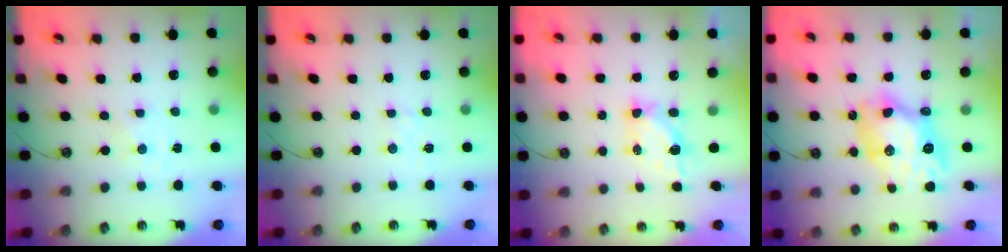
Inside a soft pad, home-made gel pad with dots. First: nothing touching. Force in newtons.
{"total": 2.4, "press": 2.4, "slide": 0.4}
{"total": 5.5, "press": 5.5, "slide": 0.3}
{"total": 13.0, "press": 12.9, "slide": 1.3}